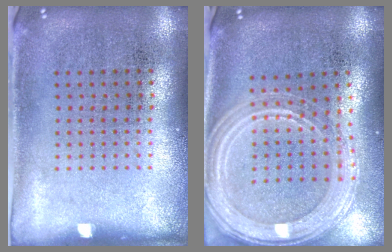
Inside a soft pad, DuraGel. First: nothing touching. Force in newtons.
{"total": 2.3, "press": 2.0, "slide": 1.1}